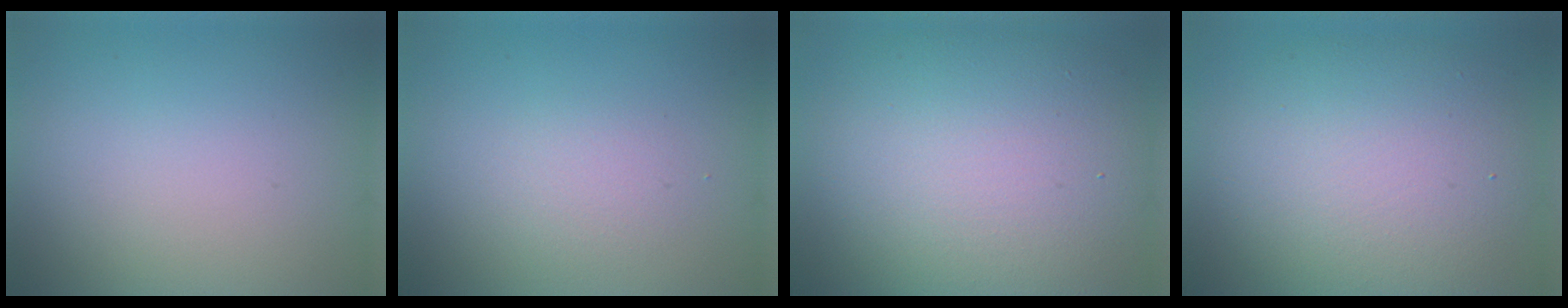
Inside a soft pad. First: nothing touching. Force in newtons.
{"total": 1.5, "press": 1.5, "slide": 0.1}
{"total": 12.7, "press": 12.6, "slide": 0.8}
{"total": 9.2, "press": 9.2, "slide": 0.3}